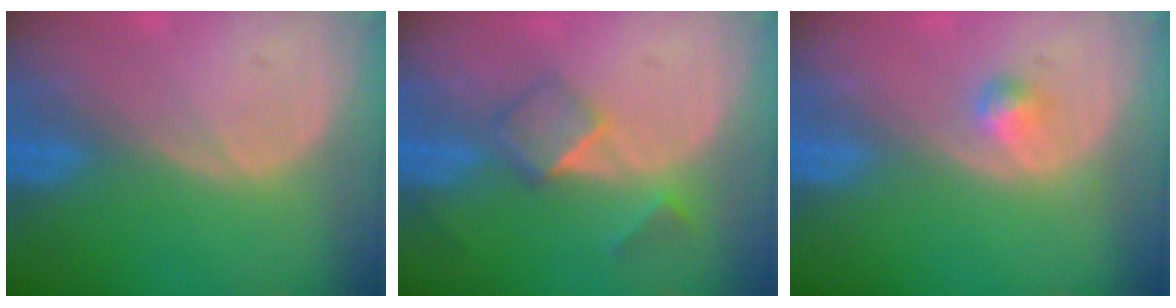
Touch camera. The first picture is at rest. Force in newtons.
{"total": 5.1, "press": 4.4, "slide": 2.5}
{"total": 1.7, "press": 1.7, "slide": 0.2}